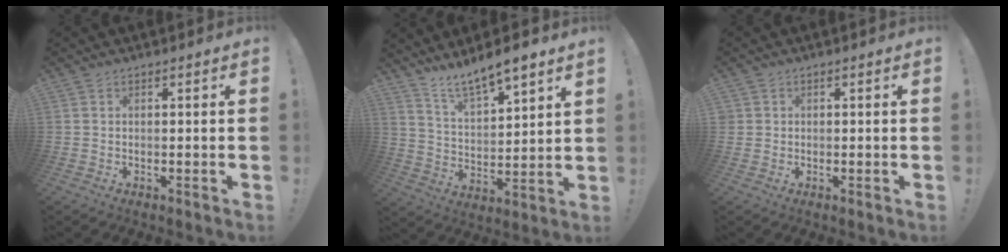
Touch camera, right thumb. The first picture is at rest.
{"total": 9.0, "force": [8.3, 1.6, 3.0], "torque": [-0.059, -0.071, 0.150]}
{"total": 1.3, "force": [0.4, 1.2, 0.1], "torque": [0.006, -0.001, 0.007]}